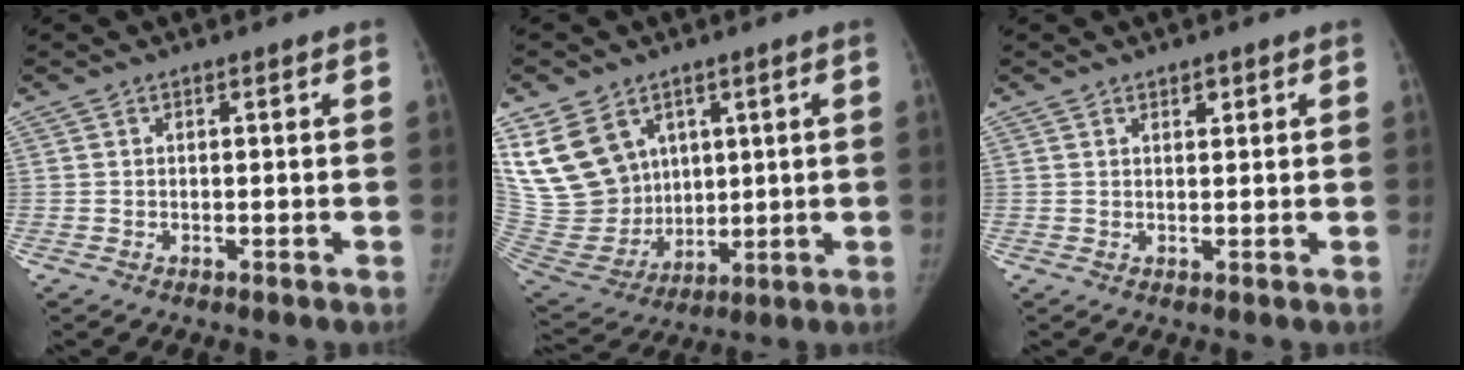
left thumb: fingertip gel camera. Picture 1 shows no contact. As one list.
[{"total": 17.7, "force": [7.9, 13.3, 8.7], "torque": [-0.154, -0.018, 0.180]}, {"total": 1.4, "force": [0.9, 0.7, 0.8], "torque": [-0.003, -0.004, 0.012]}]